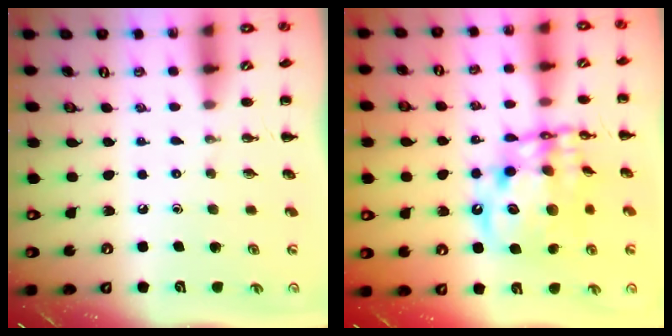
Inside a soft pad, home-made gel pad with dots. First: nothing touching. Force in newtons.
{"total": 16.4, "press": 15.9, "slide": 4.2}